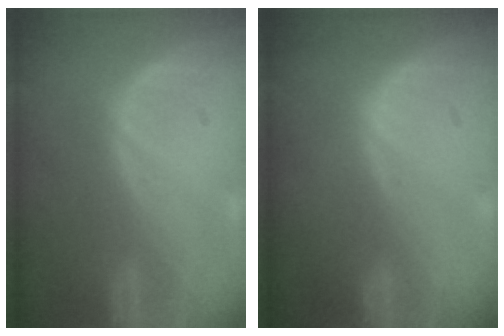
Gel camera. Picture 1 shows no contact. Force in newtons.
{"total": 0.0}